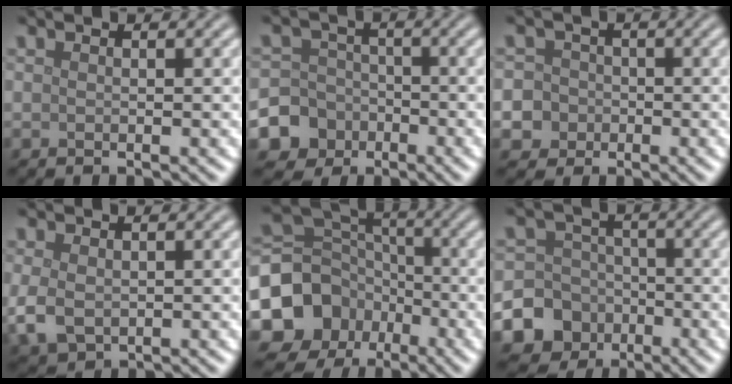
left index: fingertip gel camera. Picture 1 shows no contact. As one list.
[{"total": 7.1, "force": [-3.2, 6.3, 0.7], "torque": [-0.007, -0.010, -0.083]}, {"total": 9.0, "force": [-3.1, 8.2, 2.0], "torque": [-0.046, -0.008, -0.092]}, {"total": 3.5, "force": [-0.5, 2.5, 2.4], "torque": [-0.060, -0.011, -0.006]}, {"total": 12.3, "force": [-5.2, 10.3, 4.1], "torque": [-0.114, -0.017, -0.113]}, {"total": 10.5, "force": [-4.5, 9.4, 1.3], "torque": [-0.031, -0.029, -0.101]}]